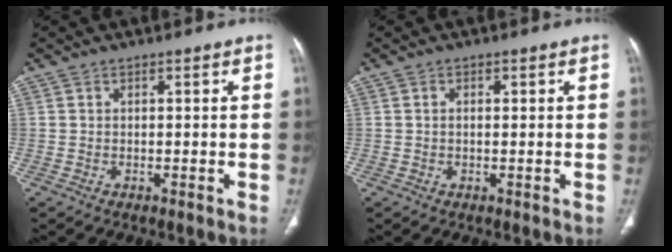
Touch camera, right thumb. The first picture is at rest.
{"total": 0.8, "force": [0.2, 0.4, 0.7], "torque": [-0.018, 0.007, 0.003]}